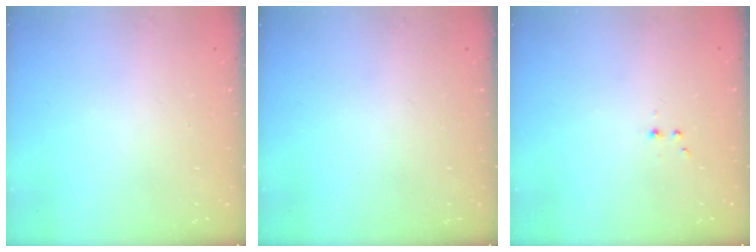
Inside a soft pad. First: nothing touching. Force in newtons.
{"total": 0.0}
{"total": 2.2, "press": 1.9, "slide": 1.0}